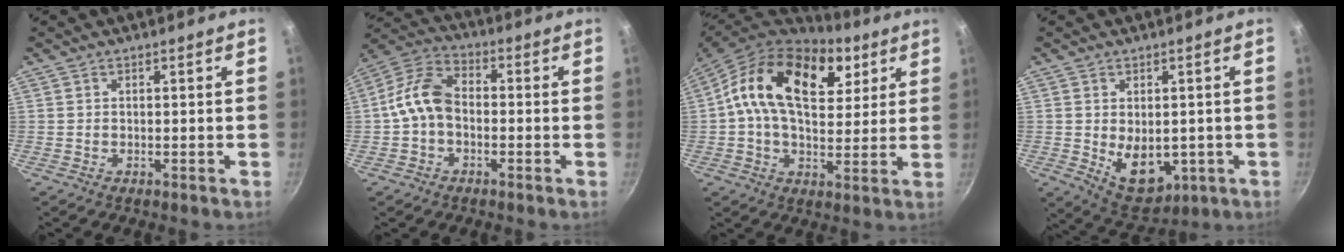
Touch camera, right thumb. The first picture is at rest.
{"total": 9.3, "force": [-1.2, 6.5, 6.5], "torque": [-0.111, 0.033, -0.042]}
{"total": 22.2, "force": [7.7, 13.6, 15.7], "torque": [-0.243, -0.006, 0.109]}
{"total": 9.7, "force": [-1.1, 6.5, 7.1], "torque": [-0.082, -0.016, 0.007]}